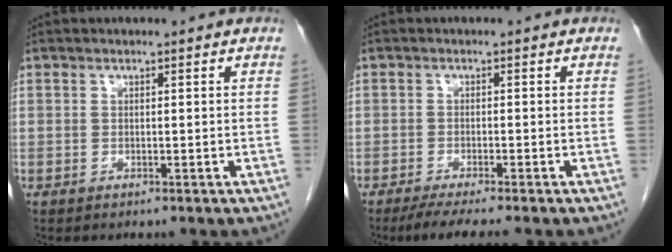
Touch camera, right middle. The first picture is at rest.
{"total": 5.2, "force": [-4.2, -0.3, 3.1], "torque": [-0.045, -0.013, -0.068]}